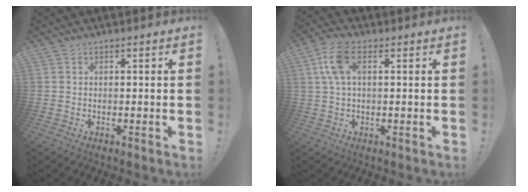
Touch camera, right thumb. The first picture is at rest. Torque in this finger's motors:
{"motor_torque": [-0.46, 0.79, 0.91, 0.17, 0.14]}